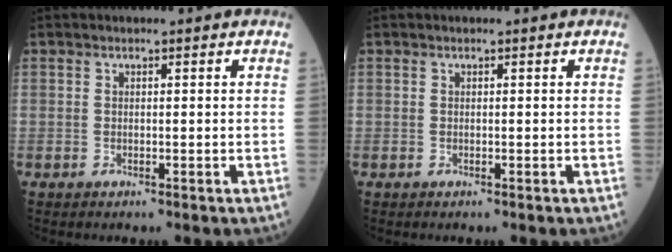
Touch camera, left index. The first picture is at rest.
{"total": 0.0}